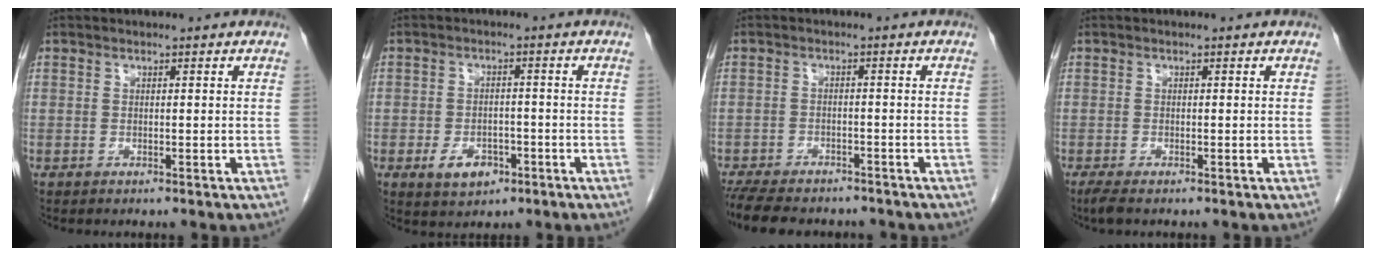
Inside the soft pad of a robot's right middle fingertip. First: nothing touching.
{"total": 4.9, "force": [-2.3, 3.0, 3.0], "torque": [-0.053, 0.001, -0.030]}
{"total": 12.8, "force": [-10.7, 4.6, 5.3], "torque": [-0.120, -0.012, -0.149]}
{"total": 1.7, "force": [-1.3, 0.3, 1.1], "torque": [-0.027, -0.008, -0.023]}